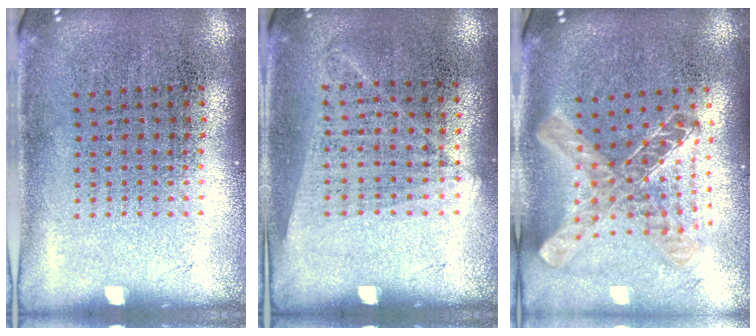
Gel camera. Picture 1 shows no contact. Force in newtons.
{"total": 1.2, "press": 1.1, "slide": 0.6}
{"total": 1.2, "press": 1.1, "slide": 0.5}